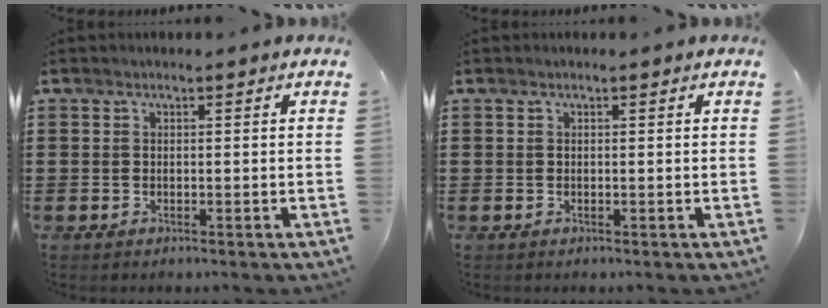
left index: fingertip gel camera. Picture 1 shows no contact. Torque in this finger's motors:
{"motor_torque": [-0.01, -0.07, 0.00, 0.00]}